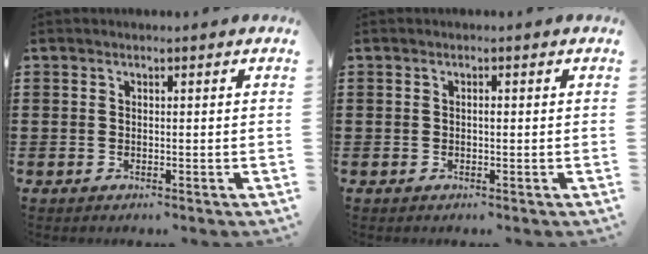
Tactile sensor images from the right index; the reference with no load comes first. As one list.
[{"total": 0.6, "force": [-0.1, 0.2, 0.6], "torque": [-0.013, -0.003, -0.001]}]